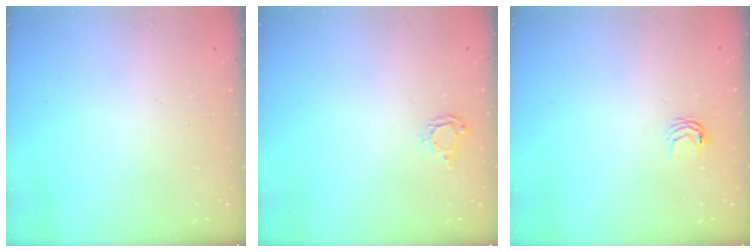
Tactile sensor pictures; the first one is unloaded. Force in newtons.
{"total": 3.8, "press": 3.7, "slide": 0.6}
{"total": 3.1, "press": 3.1, "slide": 0.3}